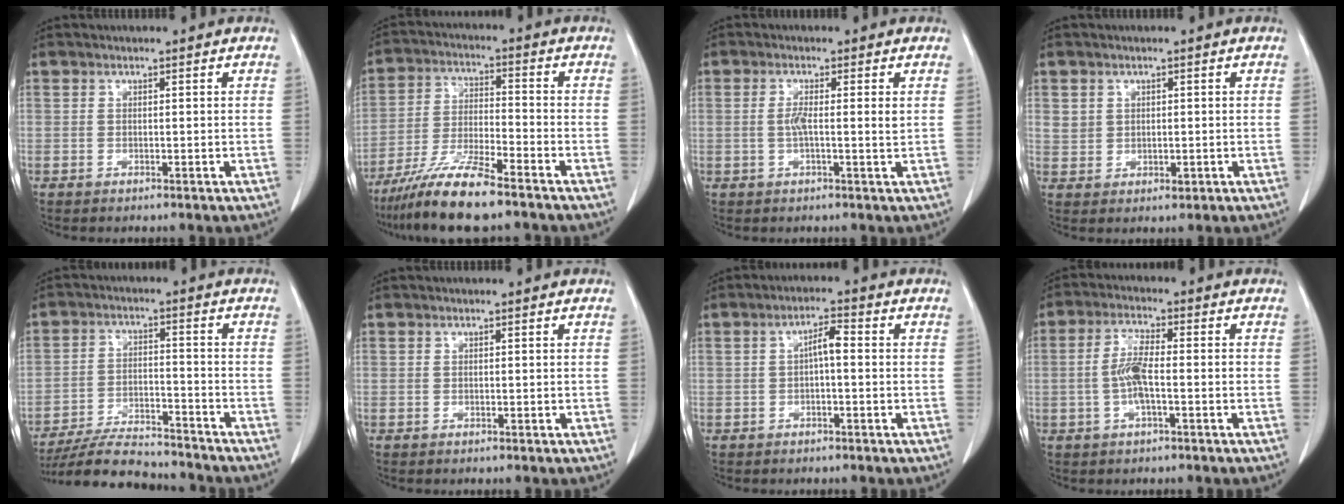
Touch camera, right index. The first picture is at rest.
{"total": 10.4, "force": [-8.2, 0.5, 6.4], "torque": [-0.127, -0.028, -0.154]}
{"total": 3.3, "force": [0.2, 0.2, 3.3], "torque": [-0.063, 0.001, 0.002]}
{"total": 3.1, "force": [0.7, 2.8, 1.3], "torque": [-0.022, 0.000, 0.020]}
{"total": 12.5, "force": [-11.8, 2.1, 3.9], "torque": [-0.062, -0.002, -0.191]}
{"total": 0.0}
{"total": 3.2, "force": [-0.1, 0.7, 3.1], "torque": [-0.053, 0.010, -0.002]}
{"total": 5.4, "force": [-0.9, 1.3, 5.2], "torque": [-0.112, 0.006, -0.021]}